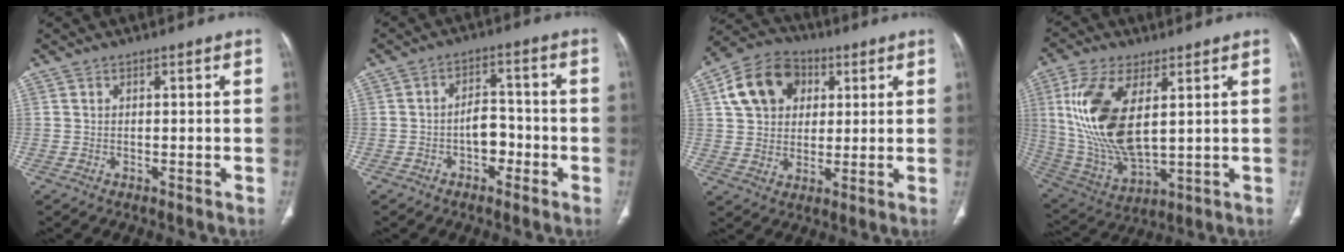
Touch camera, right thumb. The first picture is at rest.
{"total": 5.5, "force": [-2.1, 3.8, 3.4], "torque": [-0.030, 0.029, -0.039]}
{"total": 13.4, "force": [4.2, 10.4, 7.3], "torque": [-0.110, 0.004, 0.067]}
{"total": 18.0, "force": [3.9, 8.4, 15.4], "torque": [-0.321, -0.021, 0.089]}